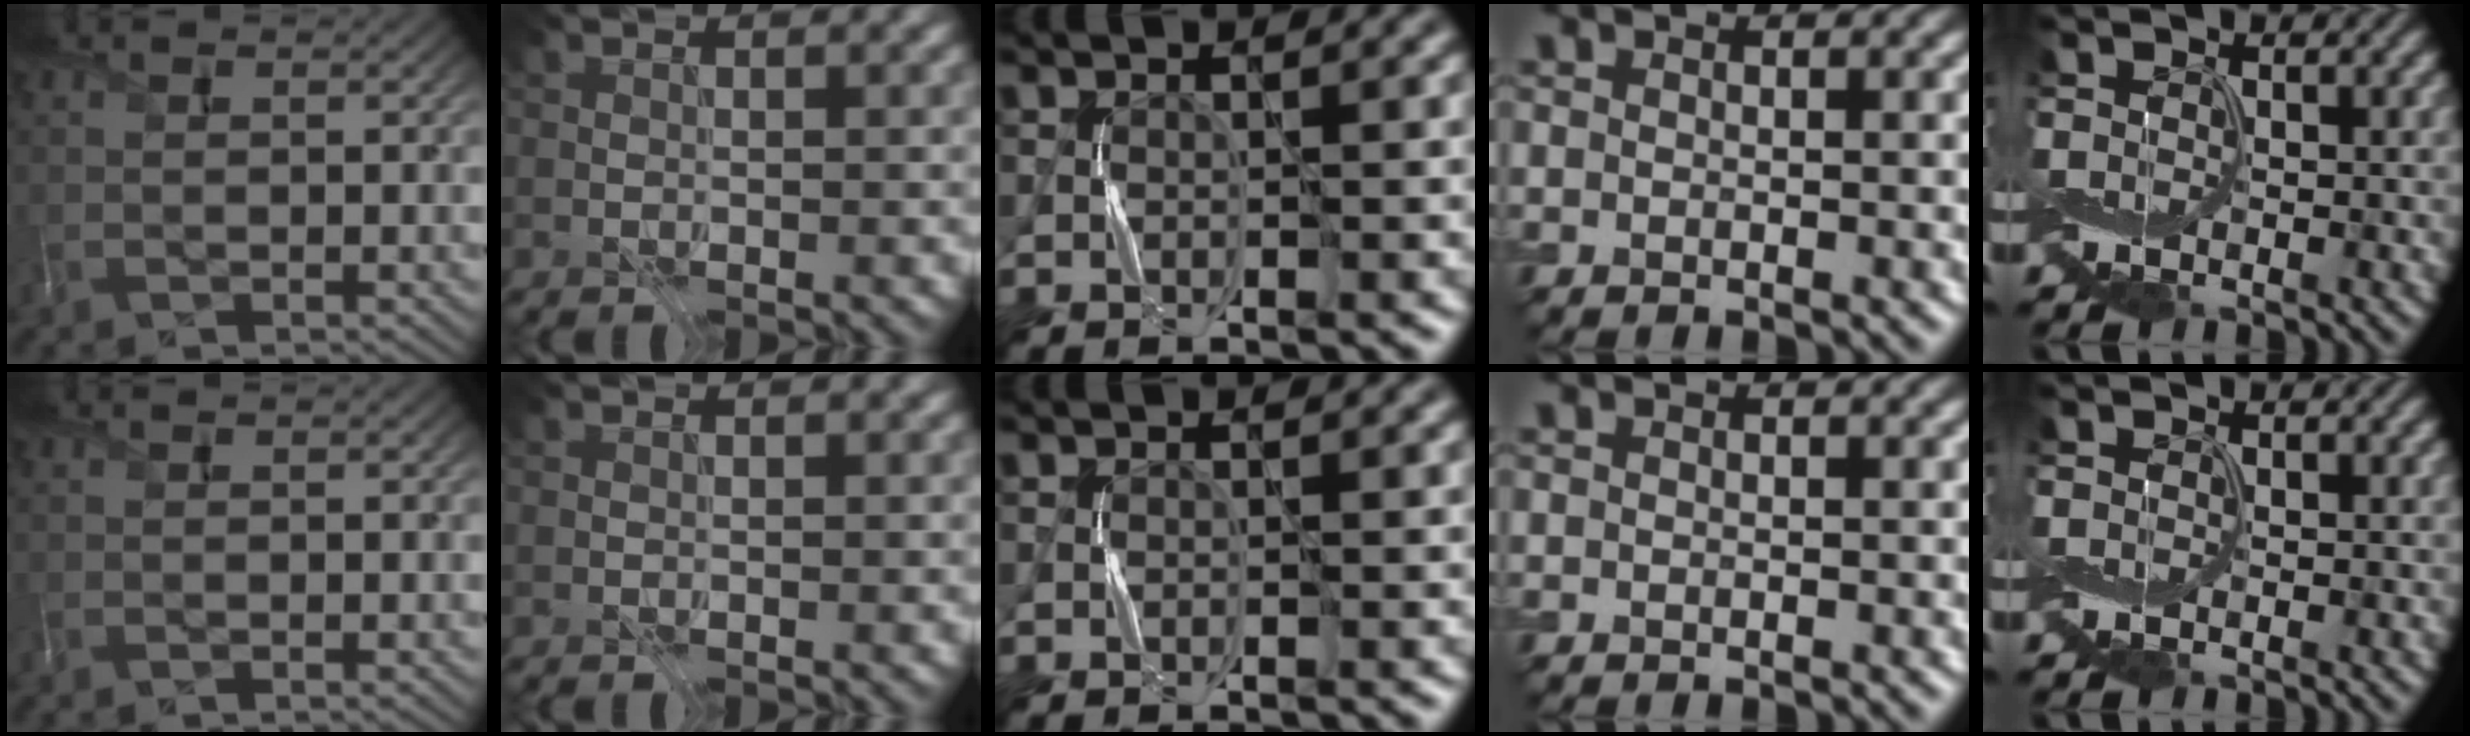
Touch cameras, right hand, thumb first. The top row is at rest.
{}